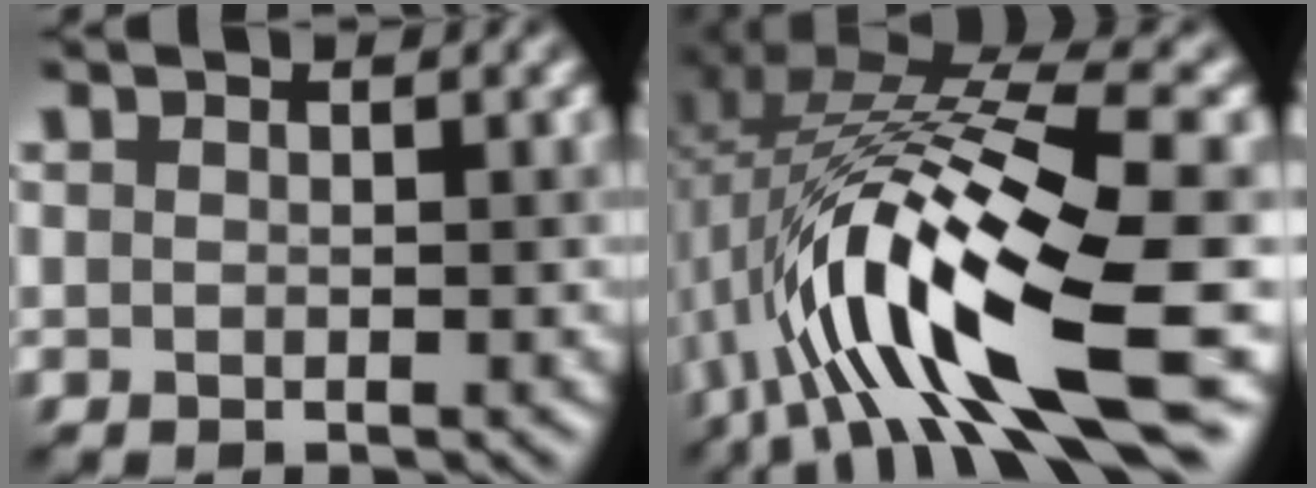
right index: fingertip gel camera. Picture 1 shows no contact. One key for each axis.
{"total": 15.1, "fx": -3.4, "fy": 4.1, "fz": 14.1, "tx": -0.262, "ty": 0.007, "tz": -0.049}